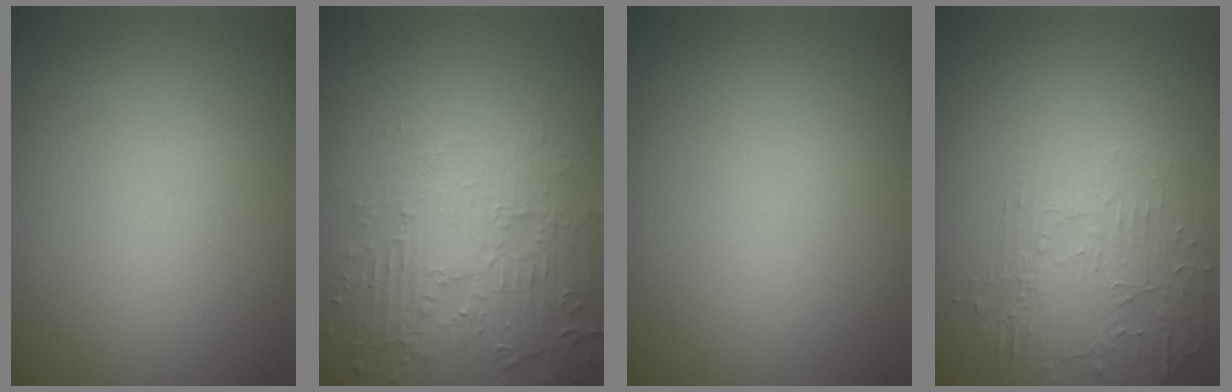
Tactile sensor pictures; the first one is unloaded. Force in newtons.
{"total": 4.3, "press": 3.8, "slide": 2.0}
{"total": 0.0}
{"total": 2.1, "press": 1.3, "slide": 1.7}